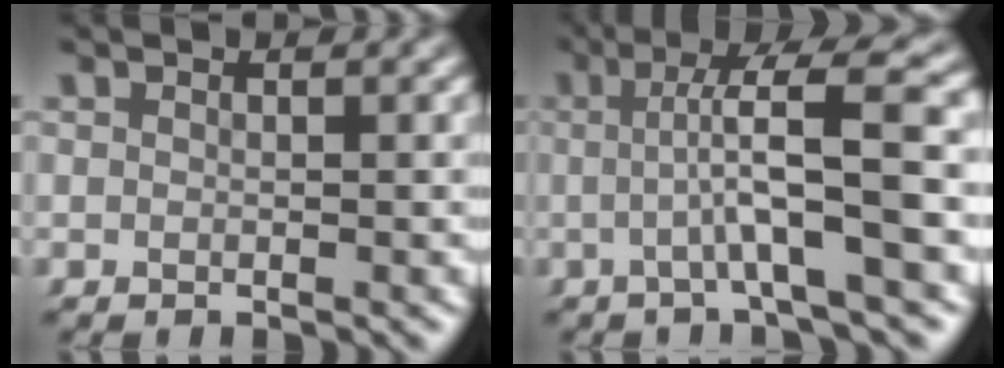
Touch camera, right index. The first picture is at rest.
{"total": 6.1, "force": [0.8, 0.5, 6.0], "torque": [-0.085, 0.021, 0.004]}